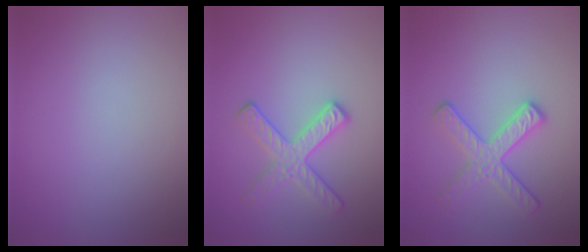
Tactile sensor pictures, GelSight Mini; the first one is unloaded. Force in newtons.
{"total": 2.8, "press": 2.6, "slide": 1.0}
{"total": 2.8, "press": 2.6, "slide": 1.0}